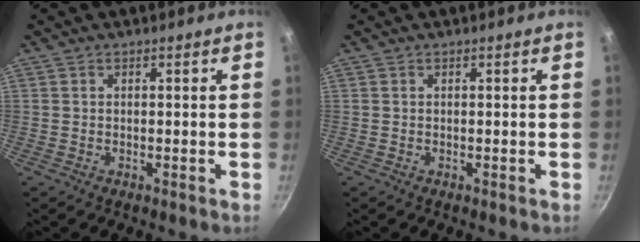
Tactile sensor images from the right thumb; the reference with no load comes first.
{"total": 0.0}